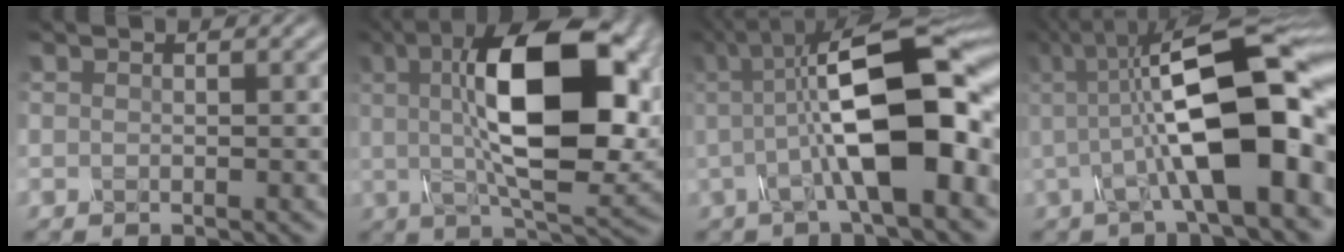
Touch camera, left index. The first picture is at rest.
{"total": 14.4, "force": [2.9, 5.4, 13.0], "torque": [-0.206, 0.007, 0.044]}
{"total": 12.6, "force": [0.4, 4.2, 11.9], "torque": [-0.181, 0.011, -0.001]}
{"total": 13.4, "force": [0.6, 4.1, 12.7], "torque": [-0.194, 0.015, -0.001]}